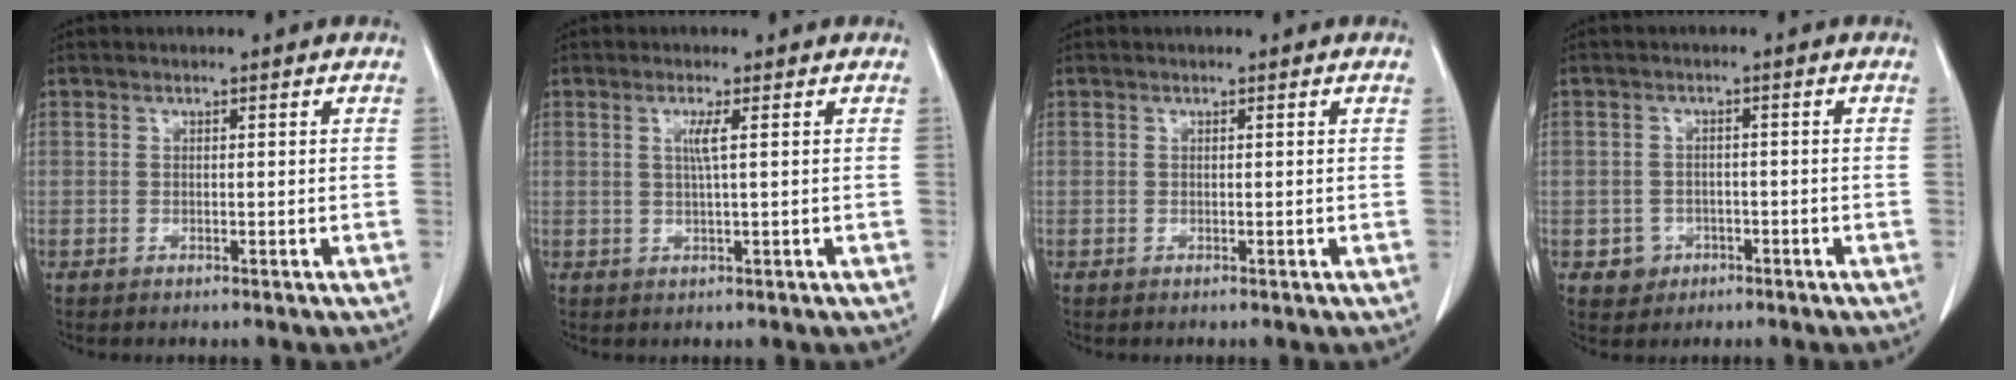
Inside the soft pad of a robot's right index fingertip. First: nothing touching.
{"total": 2.2, "force": [0.6, -0.4, 2.1], "torque": [-0.045, 0.000, 0.013]}
{"total": 0.0}
{"total": 3.1, "force": [-1.2, 2.9, 0.2], "torque": [0.008, 0.013, -0.011]}